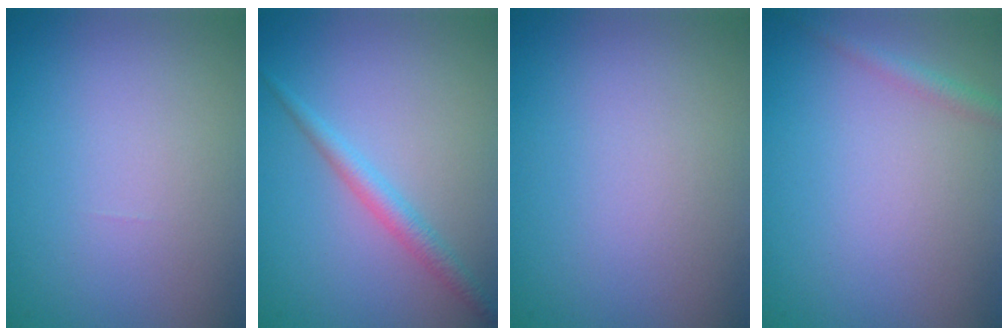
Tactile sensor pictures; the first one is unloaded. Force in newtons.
{"total": 2.0, "press": 2.0, "slide": 0.0}
{"total": 0.0}
{"total": 1.4, "press": 1.4, "slide": 0.1}